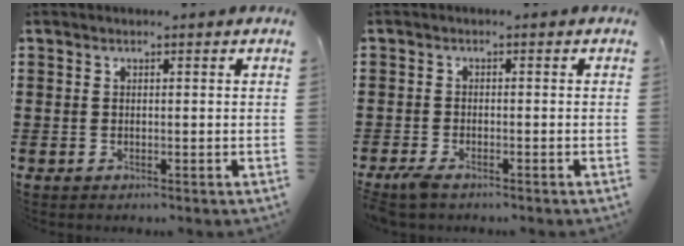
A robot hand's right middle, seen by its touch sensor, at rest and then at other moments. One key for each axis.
{"total": 2.1, "fx": -1.7, "fy": 0.4, "fz": 1.2, "tx": -0.036, "ty": -0.002, "tz": -0.039}